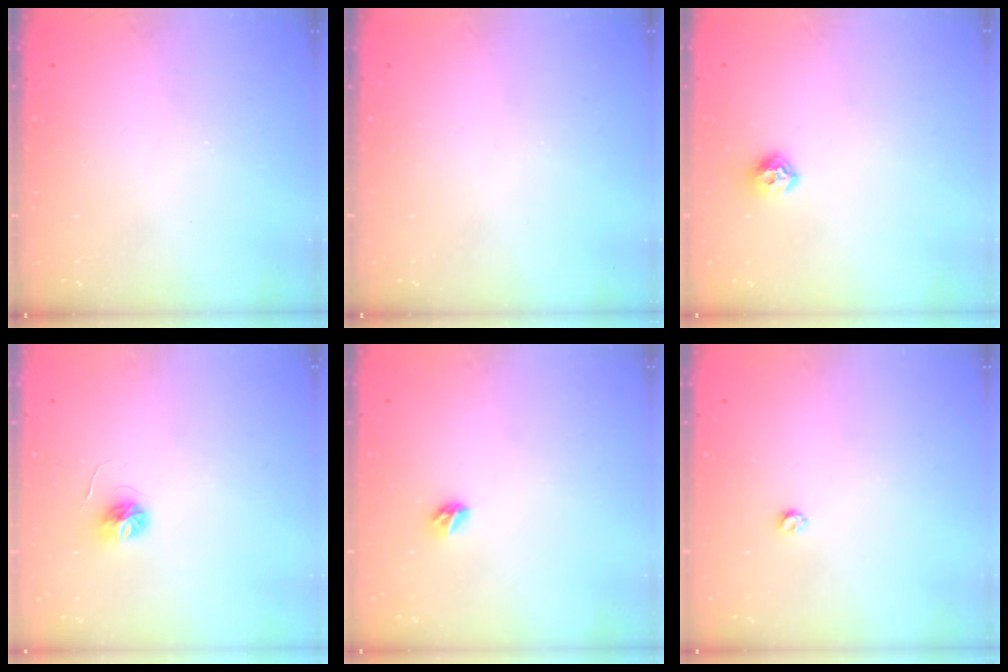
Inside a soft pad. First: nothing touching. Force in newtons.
{"total": 0.0}
{"total": 6.8, "press": 6.8, "slide": 0.3}
{"total": 5.2, "press": 5.2, "slide": 0.6}
{"total": 4.5, "press": 4.4, "slide": 0.9}
{"total": 2.9, "press": 2.8, "slide": 0.5}